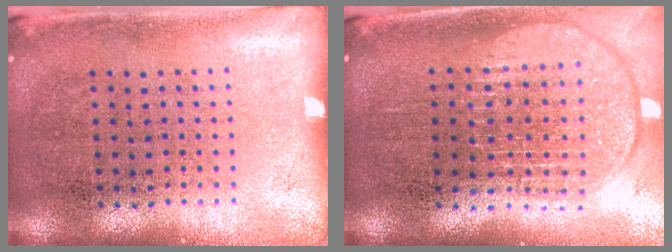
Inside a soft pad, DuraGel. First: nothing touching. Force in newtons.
{"total": 2.0, "press": 1.6, "slide": 1.2}